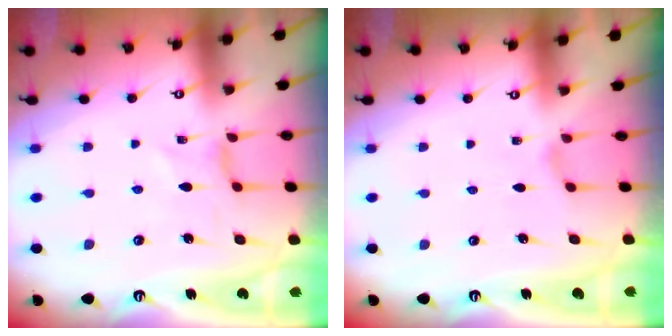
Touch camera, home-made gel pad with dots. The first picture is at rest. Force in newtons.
{"total": 1.0, "press": 1.0, "slide": 0.2}